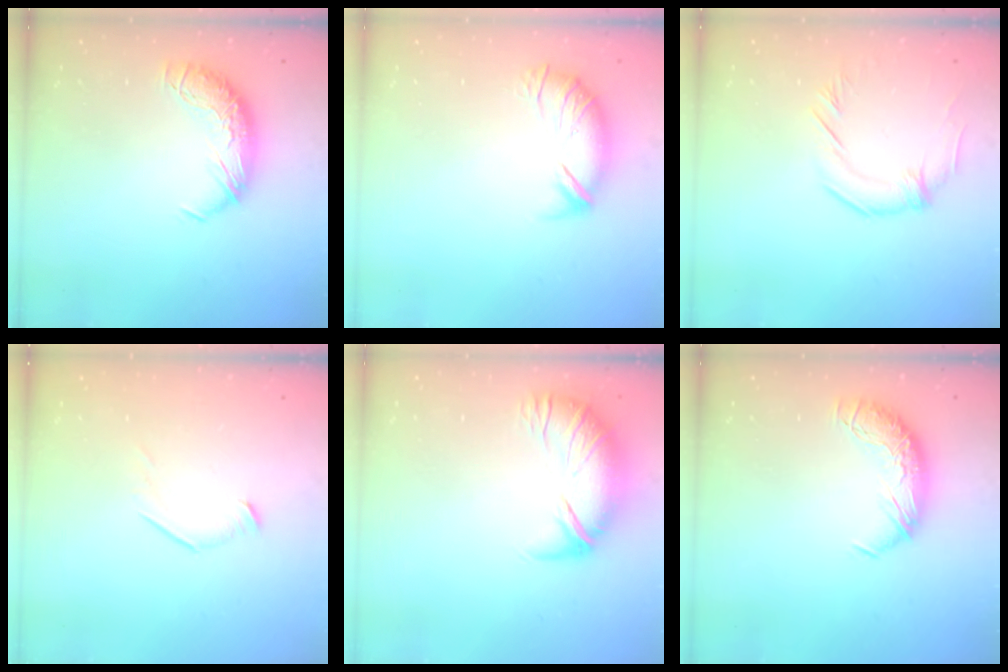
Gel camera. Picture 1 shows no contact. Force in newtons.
{"total": 3.6, "press": 3.1, "slide": 1.8}
{"total": 1.5, "press": 1.4, "slide": 0.4}
{"total": 5.6, "press": 5.5, "slide": 1.2}
{"total": 2.7, "press": 1.5, "slide": 2.2}
{"total": 0.0}